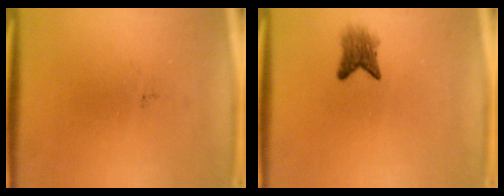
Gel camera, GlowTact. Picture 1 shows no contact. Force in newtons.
{"total": 2.9}